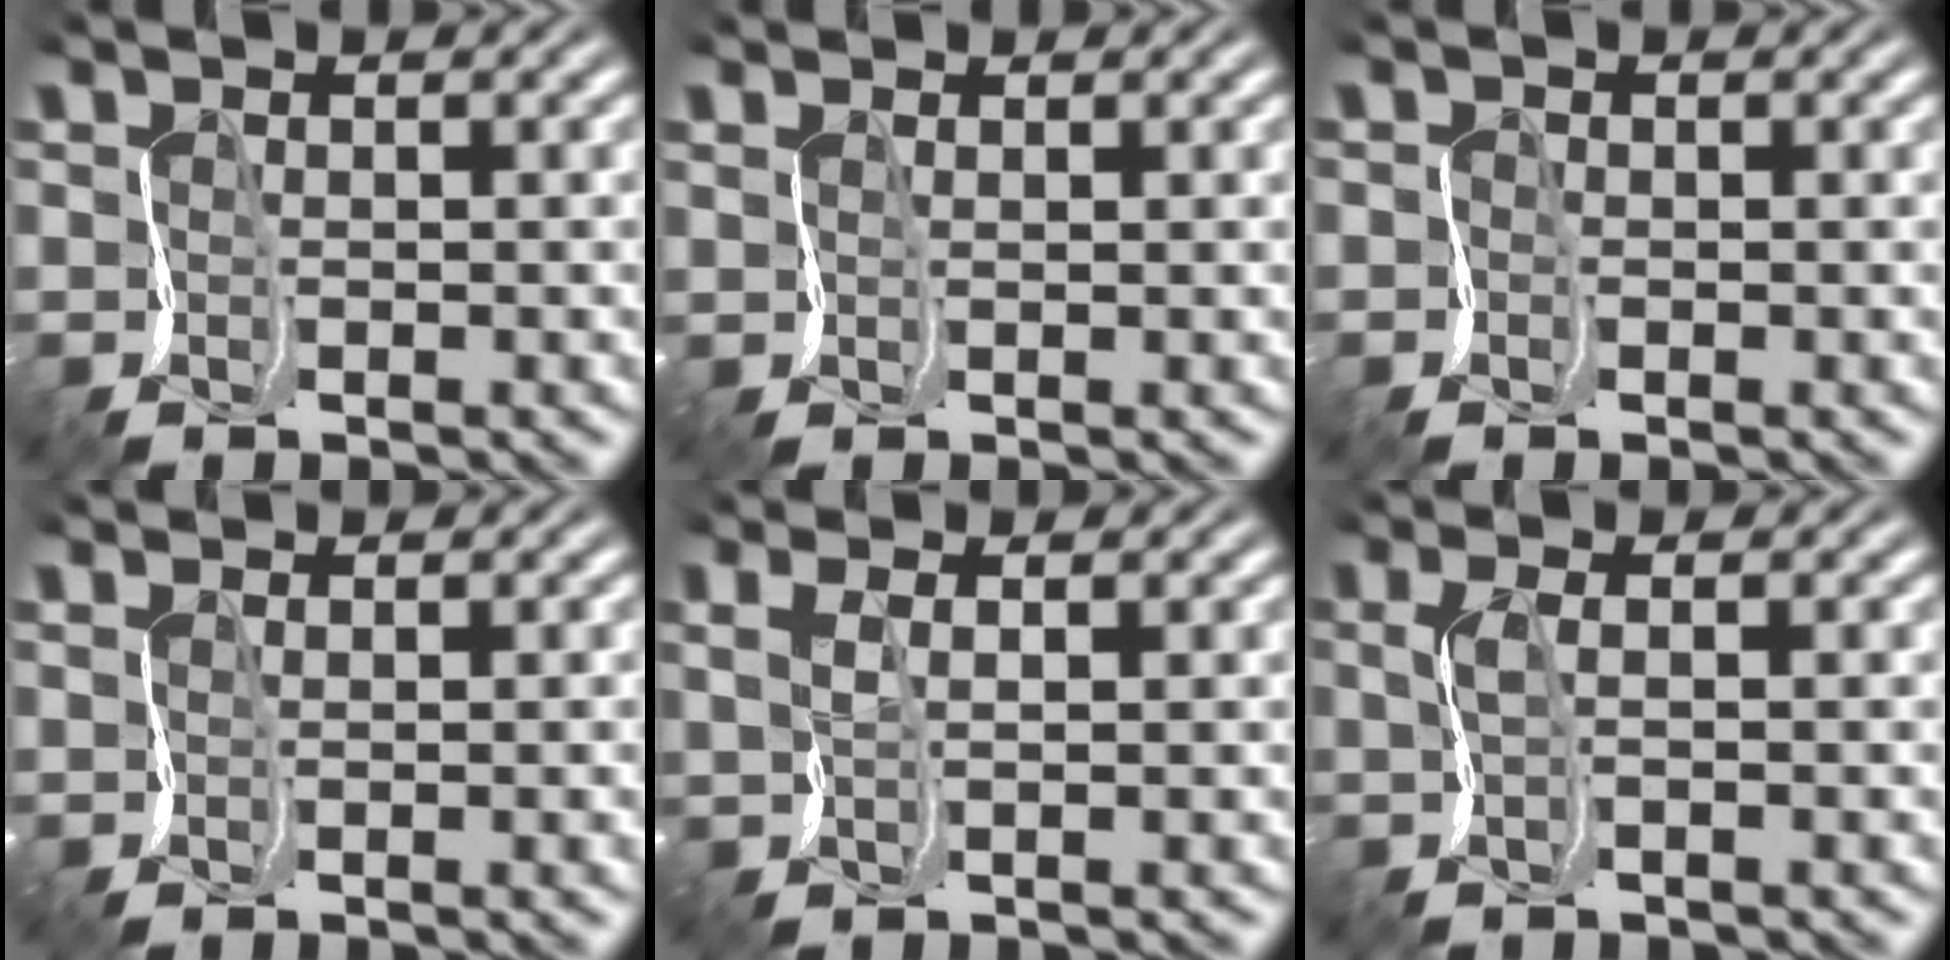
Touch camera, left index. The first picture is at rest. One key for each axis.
{"total": 0.8, "fx": 0.7, "fy": 0.1, "fz": 0.2, "tx": -0.003, "ty": 0.001, "tz": 0.015}
{"total": 0.7, "fx": -0.4, "fy": -0.1, "fz": -0.6, "tx": 0.007, "ty": 0.003, "tz": -0.006}
{"total": 2.3, "fx": 0.3, "fy": 1.0, "fz": 2.0, "tx": -0.013, "ty": 0.004, "tz": 0.009}
{"total": 1.8, "fx": 1.3, "fy": 0.4, "fz": 1.1, "tx": -0.030, "ty": 0.012, "tz": 0.025}
{"total": 1.1, "fx": 0.7, "fy": 0.0, "fz": 0.8, "tx": -0.023, "ty": 0.005, "tz": 0.012}